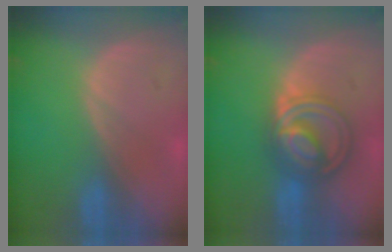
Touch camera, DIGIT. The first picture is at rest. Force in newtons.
{"total": 7.8, "press": 7.7, "slide": 0.5}